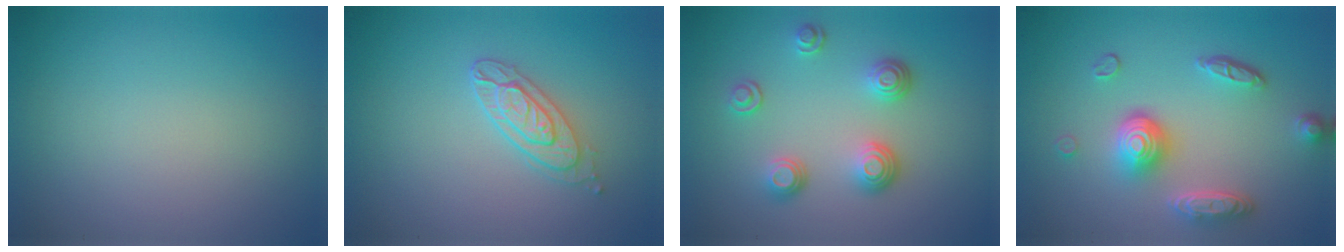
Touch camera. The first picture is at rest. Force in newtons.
{"total": 2.9, "press": 2.5, "slide": 1.5}
{"total": 3.4, "press": 2.7, "slide": 2.1}
{"total": 5.2, "press": 3.8, "slide": 3.5}